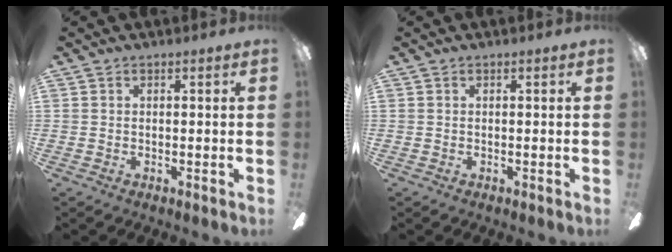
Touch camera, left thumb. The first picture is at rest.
{"total": 0.0}